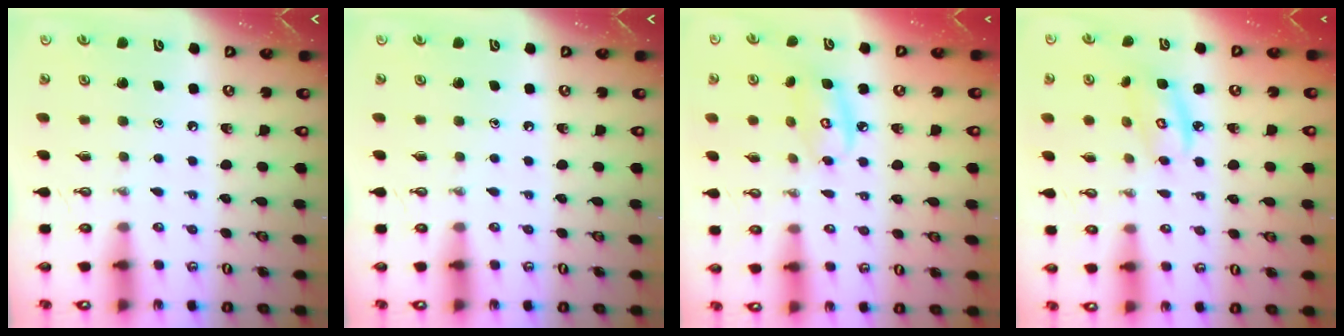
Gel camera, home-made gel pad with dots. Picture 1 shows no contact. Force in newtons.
{"total": 0.0}
{"total": 7.3, "press": 7.3, "slide": 0.4}
{"total": 5.6, "press": 5.6, "slide": 0.3}